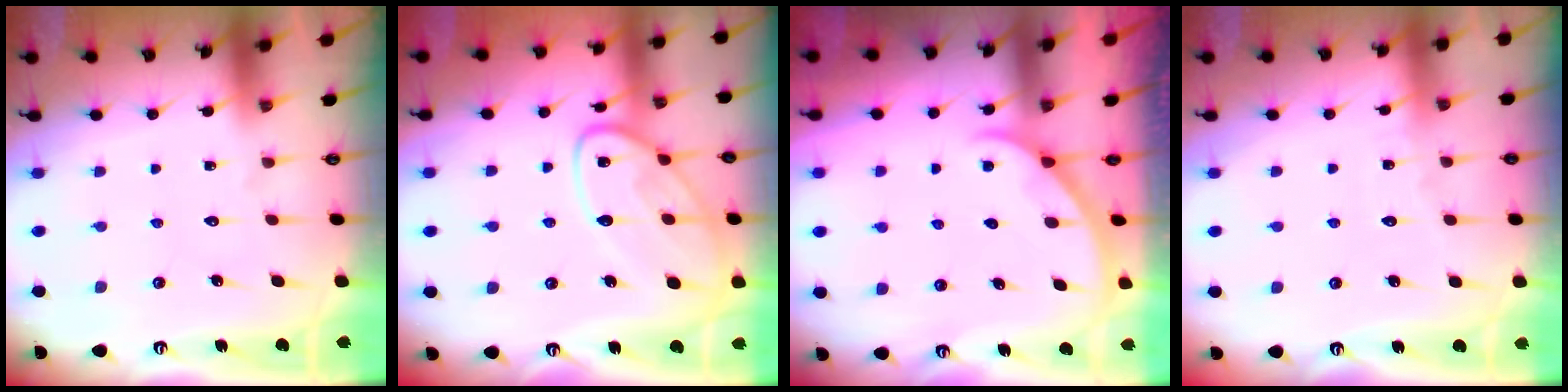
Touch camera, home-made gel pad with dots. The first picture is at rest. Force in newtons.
{"total": 14.4, "press": 14.4, "slide": 1.1}
{"total": 1.9, "press": 1.9, "slide": 0.2}
{"total": 2.8, "press": 2.8, "slide": 0.4}